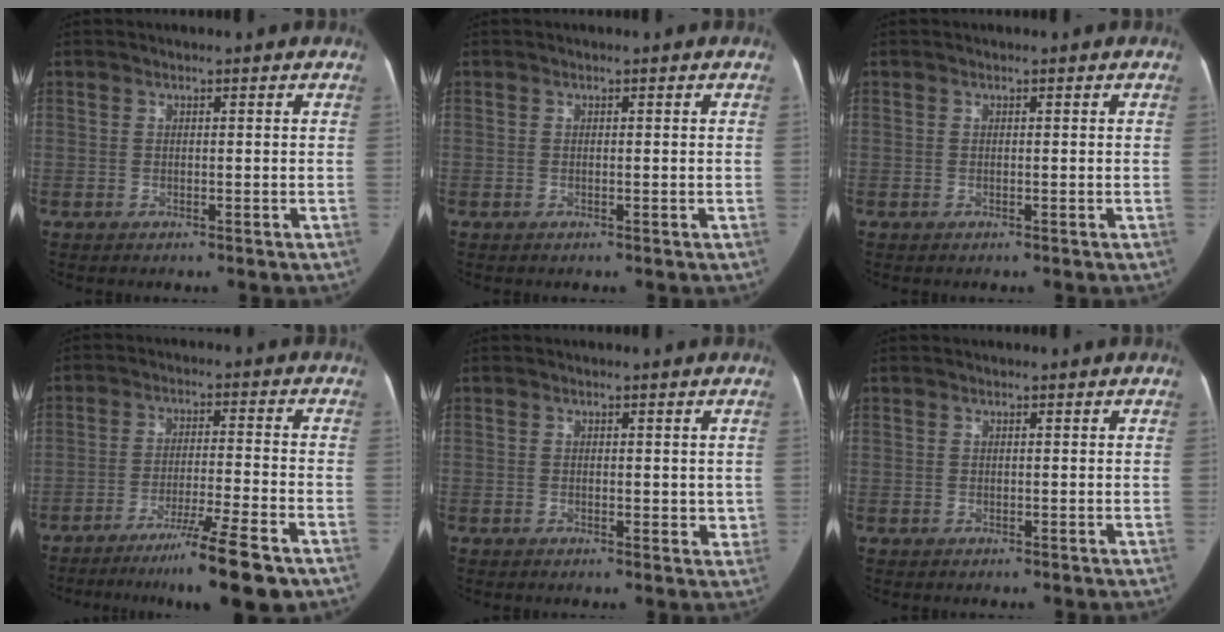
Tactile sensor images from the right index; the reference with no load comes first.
{"total": 0.0}
{"total": 0.0}
{"total": 11.6, "force": [-8.3, -1.1, 8.0], "torque": [-0.124, -0.032, -0.132]}
{"total": 2.2, "force": [0.4, 1.2, 1.7], "torque": [-0.020, -0.005, 0.004]}
{"total": 0.5, "force": [0.1, 0.5, -0.1], "torque": [0.009, 0.005, 0.001]}